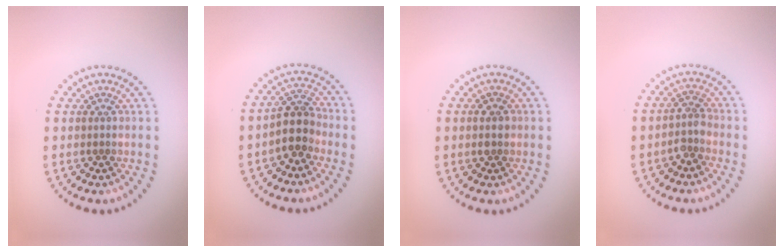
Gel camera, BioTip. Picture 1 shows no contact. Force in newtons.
{"total": 3.1, "press": 2.6, "slide": 1.6}
{"total": 1.1, "press": 1.1, "slide": 0.1}
{"total": 1.8, "press": 1.4, "slide": 1.2}